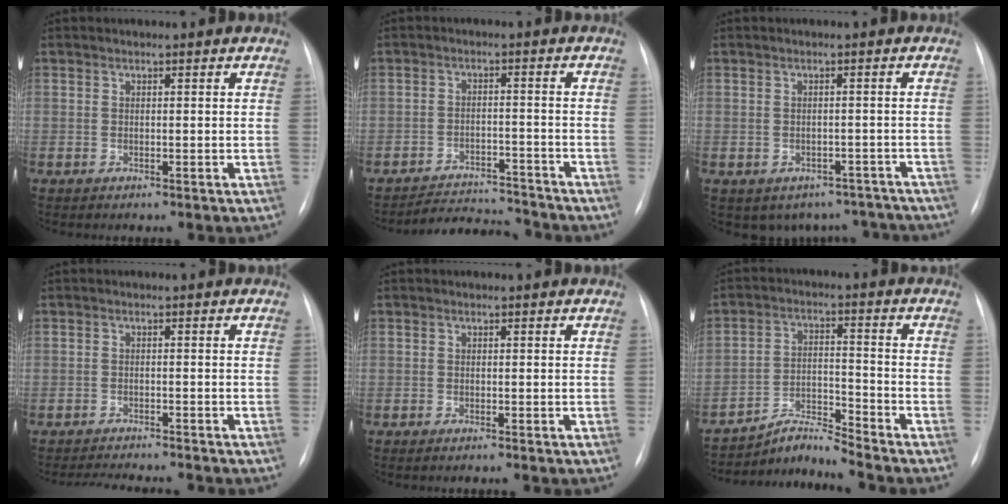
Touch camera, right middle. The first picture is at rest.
{"total": 7.3, "force": [-7.2, 0.9, -0.4], "torque": [0.009, 0.008, -0.114]}
{"total": 8.0, "force": [-6.5, 4.7, 0.8], "torque": [0.006, 0.023, -0.070]}
{"total": 6.7, "force": [-6.4, 0.1, 2.1], "torque": [-0.027, -0.008, -0.094]}
{"total": 0.7, "force": [-0.6, 0.0, 0.5], "torque": [-0.007, -0.001, -0.009]}
{"total": 6.1, "force": [-5.8, -1.8, -0.6], "torque": [-0.006, 0.002, -0.104]}